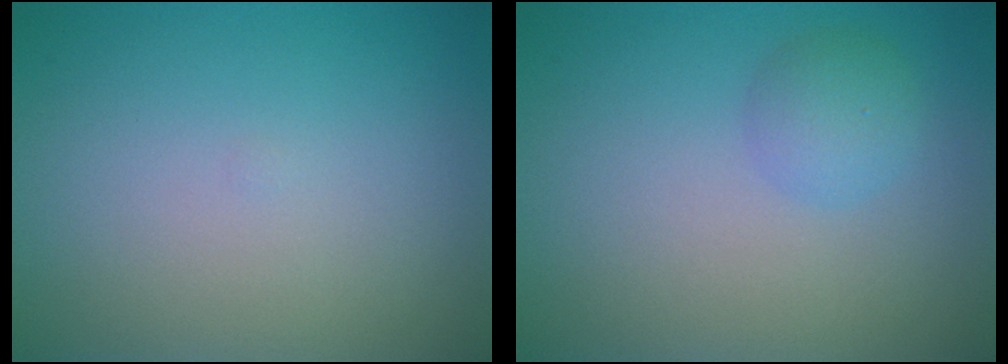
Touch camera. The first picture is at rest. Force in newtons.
{"total": 1.9, "press": 1.9, "slide": 0.1}